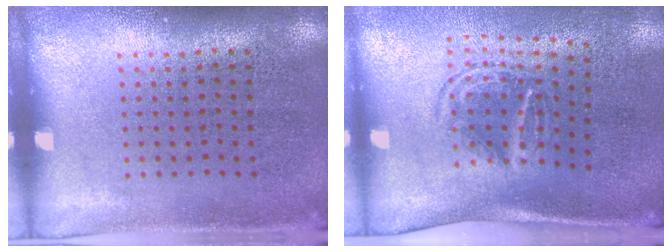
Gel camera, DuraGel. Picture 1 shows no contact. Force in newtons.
{"total": 1.8, "press": 1.2, "slide": 1.3}